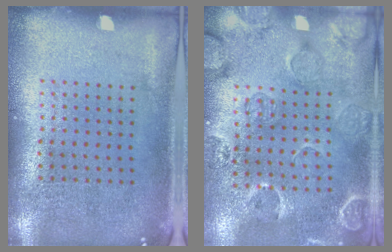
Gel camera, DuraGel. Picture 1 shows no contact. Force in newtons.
{"total": 2.5, "press": 1.8, "slide": 1.8}